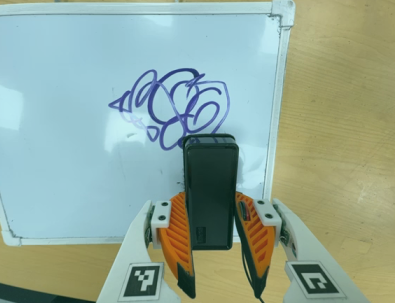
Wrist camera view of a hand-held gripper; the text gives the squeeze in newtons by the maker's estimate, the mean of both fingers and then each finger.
{"total": 5.2, "left": 3.7, "right": 6.8}